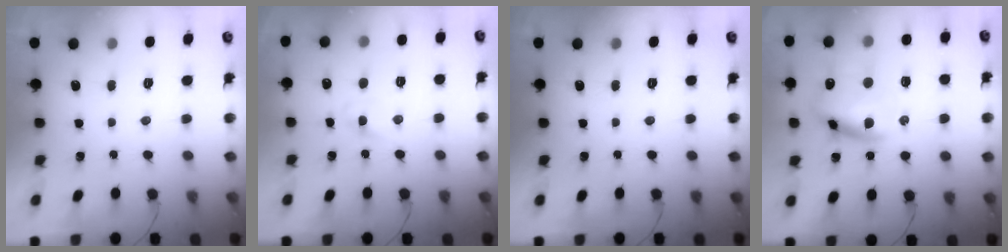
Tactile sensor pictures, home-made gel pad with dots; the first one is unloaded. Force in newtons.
{"total": 2.7, "press": 2.5, "slide": 1.0}
{"total": 0.0}
{"total": 13.3, "press": 13.0, "slide": 2.9}